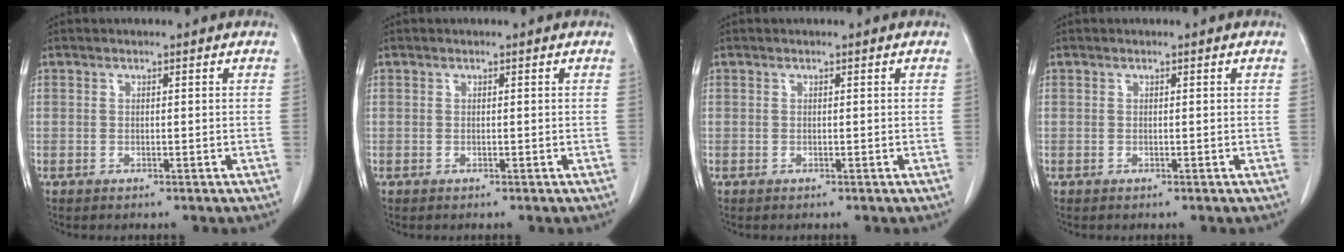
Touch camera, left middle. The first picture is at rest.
{"total": 0.0}
{"total": 0.0}
{"total": 0.0}